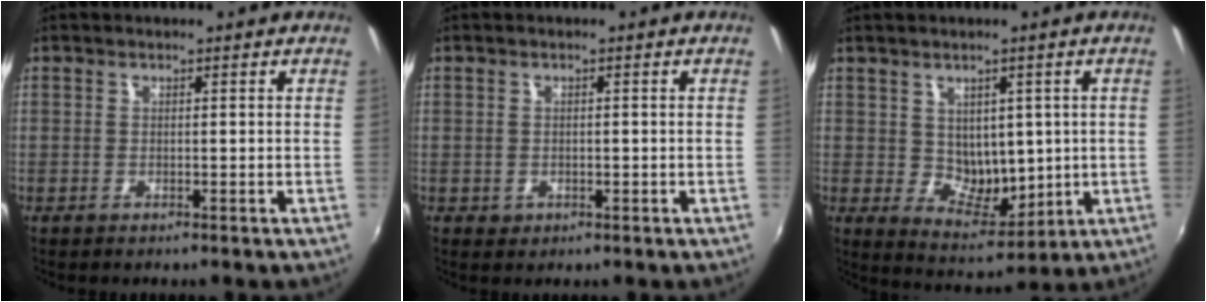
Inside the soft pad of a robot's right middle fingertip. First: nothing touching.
{"total": 1.4, "force": [-0.3, 1.2, 0.7], "torque": [-0.011, 0.000, -0.002]}
{"total": 8.1, "force": [1.3, 6.3, 4.8], "torque": [-0.081, -0.009, 0.041]}